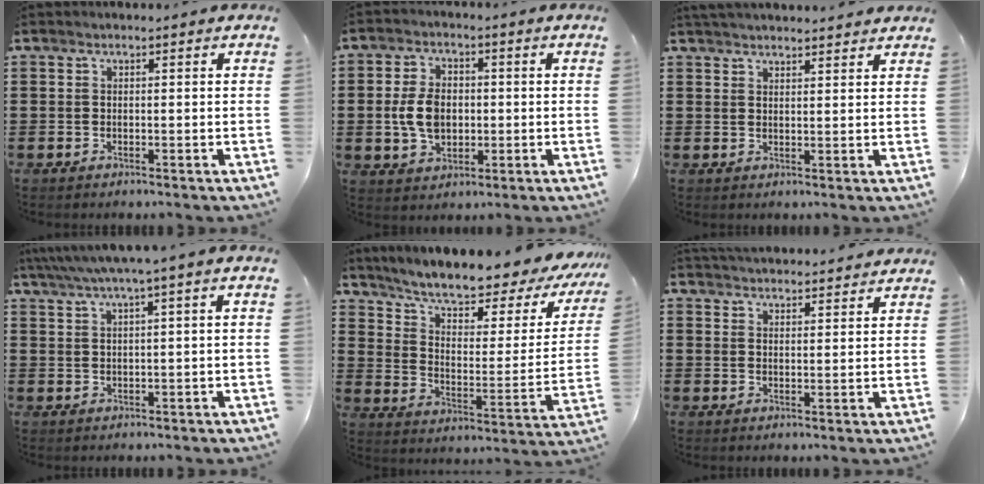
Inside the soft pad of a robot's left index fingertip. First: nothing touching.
{"total": 6.8, "force": [-0.3, 4.5, 5.0], "torque": [-0.111, 0.004, -0.013]}
{"total": 2.7, "force": [2.7, -0.1, 0.3], "torque": [-0.012, -0.002, 0.052]}
{"total": 2.9, "force": [1.3, -0.5, 2.5], "torque": [-0.050, -0.004, 0.021]}
{"total": 8.0, "force": [7.2, 1.0, 3.5], "torque": [-0.084, -0.056, 0.116]}
{"total": 3.1, "force": [3.1, 0.1, -0.1], "torque": [-0.007, -0.008, 0.057]}